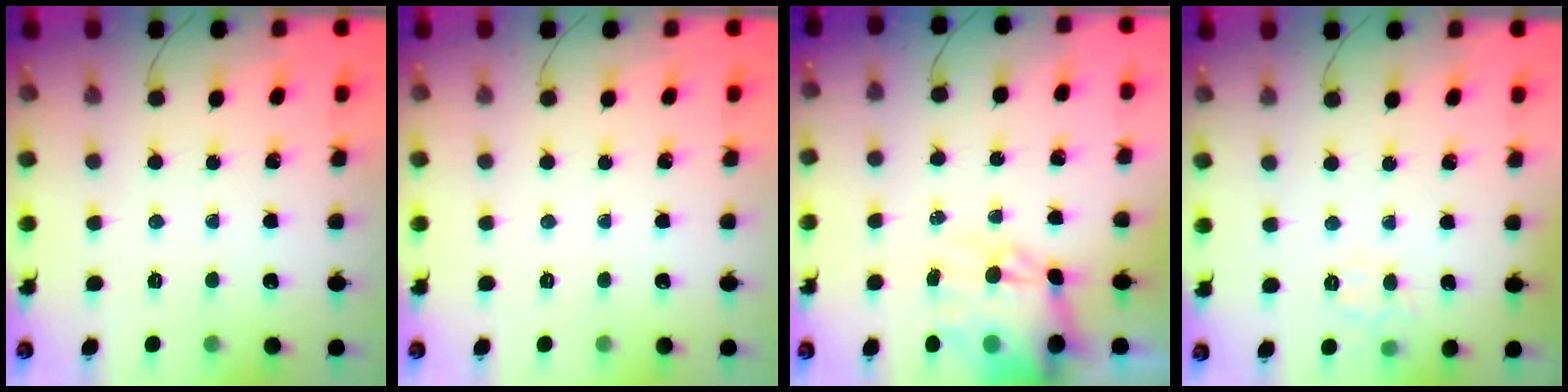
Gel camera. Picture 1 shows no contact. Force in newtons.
{"total": 0.0}
{"total": 12.0, "press": 11.6, "slide": 3.0}
{"total": 4.4, "press": 4.1, "slide": 1.6}